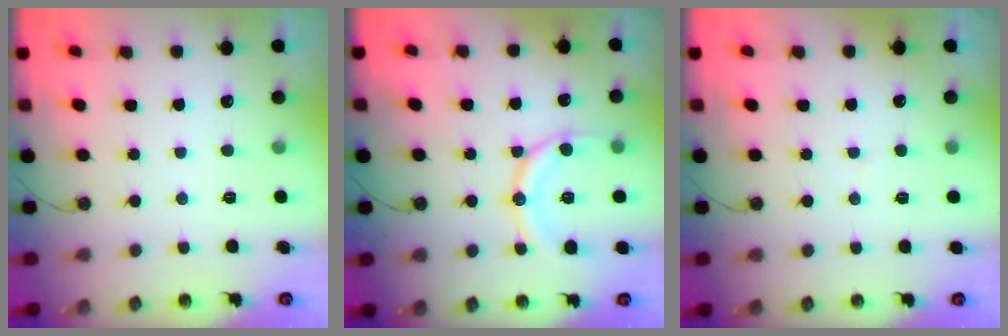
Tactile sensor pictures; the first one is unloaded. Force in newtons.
{"total": 12.1, "press": 12.0, "slide": 1.4}
{"total": 1.8, "press": 1.8, "slide": 0.1}